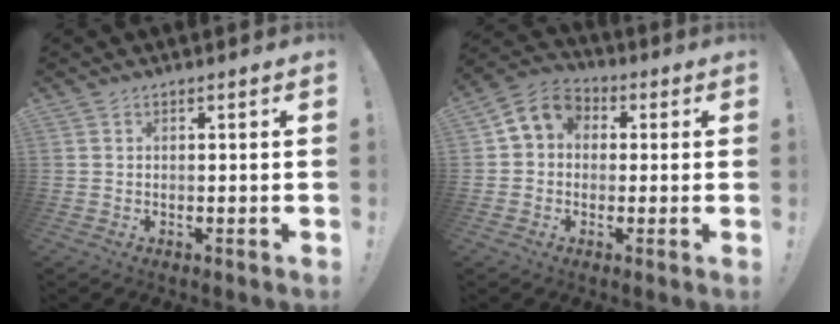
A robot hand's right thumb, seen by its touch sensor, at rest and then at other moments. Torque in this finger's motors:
{"motor_torque": [0.48, 1.28, -0.13, 0.13, 0.29]}